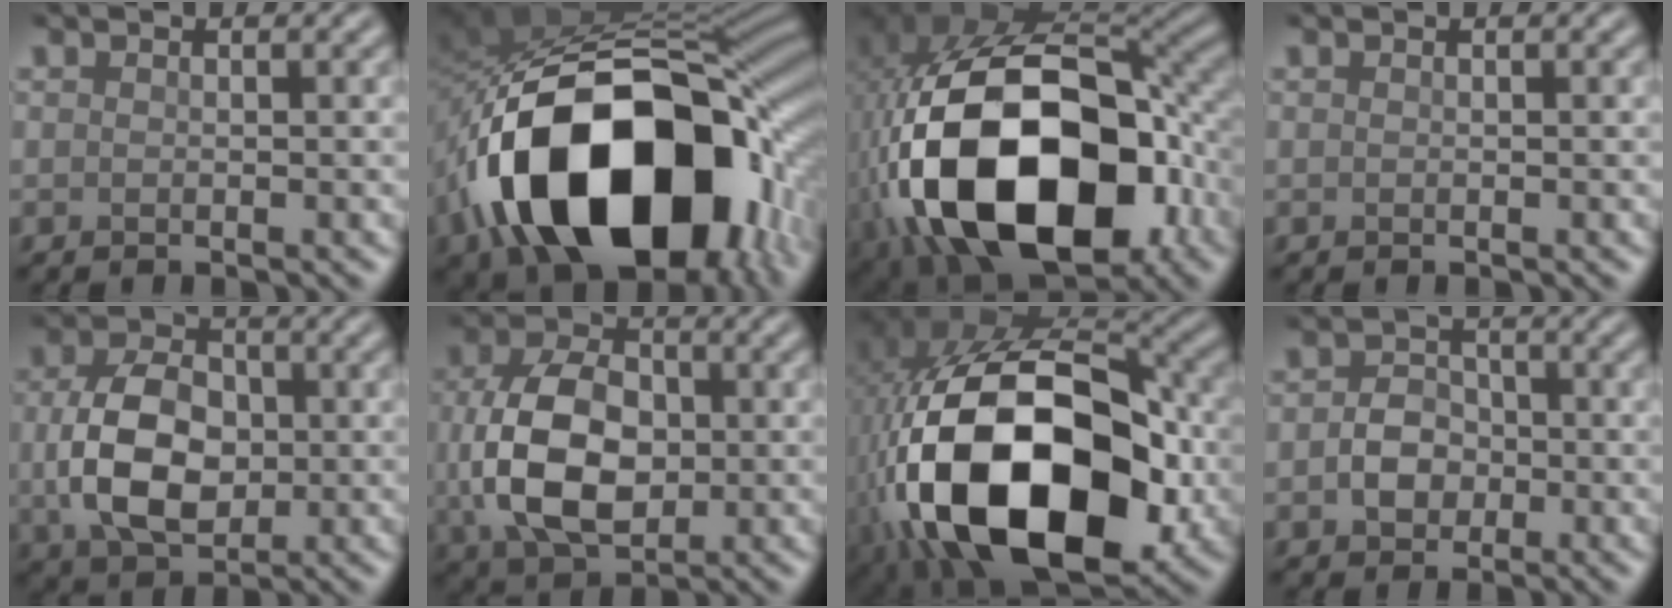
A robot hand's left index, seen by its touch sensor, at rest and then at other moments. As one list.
[{"total": 18.9, "force": [-6.2, 12.2, 13.1], "torque": [-0.217, -0.034, -0.087]}, {"total": 19.8, "force": [-4.9, 12.2, 14.8], "torque": [-0.298, -0.028, -0.059]}, {"total": 0.0}, {"total": 7.7, "force": [-0.2, 5.4, 5.5], "torque": [-0.119, -0.002, -0.004]}, {"total": 9.4, "force": [-0.2, 6.4, 6.9], "torque": [-0.153, -0.002, -0.004]}, {"total": 20.2, "force": [-5.1, 12.2, 15.2], "torque": [-0.307, -0.025, -0.073]}, {"total": 2.8, "force": [-0.6, 2.4, 1.4], "torque": [-0.022, 0.003, -0.017]}]